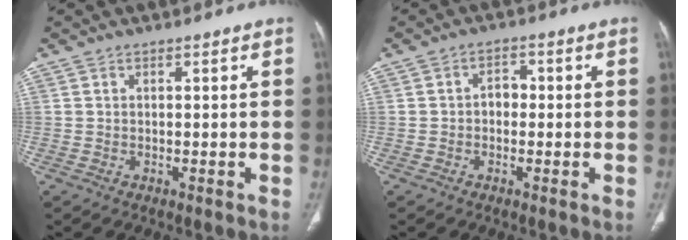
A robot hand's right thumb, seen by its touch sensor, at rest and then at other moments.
{"total": 2.8, "force": [-0.3, 2.2, 1.8], "torque": [-0.014, 0.013, -0.013]}